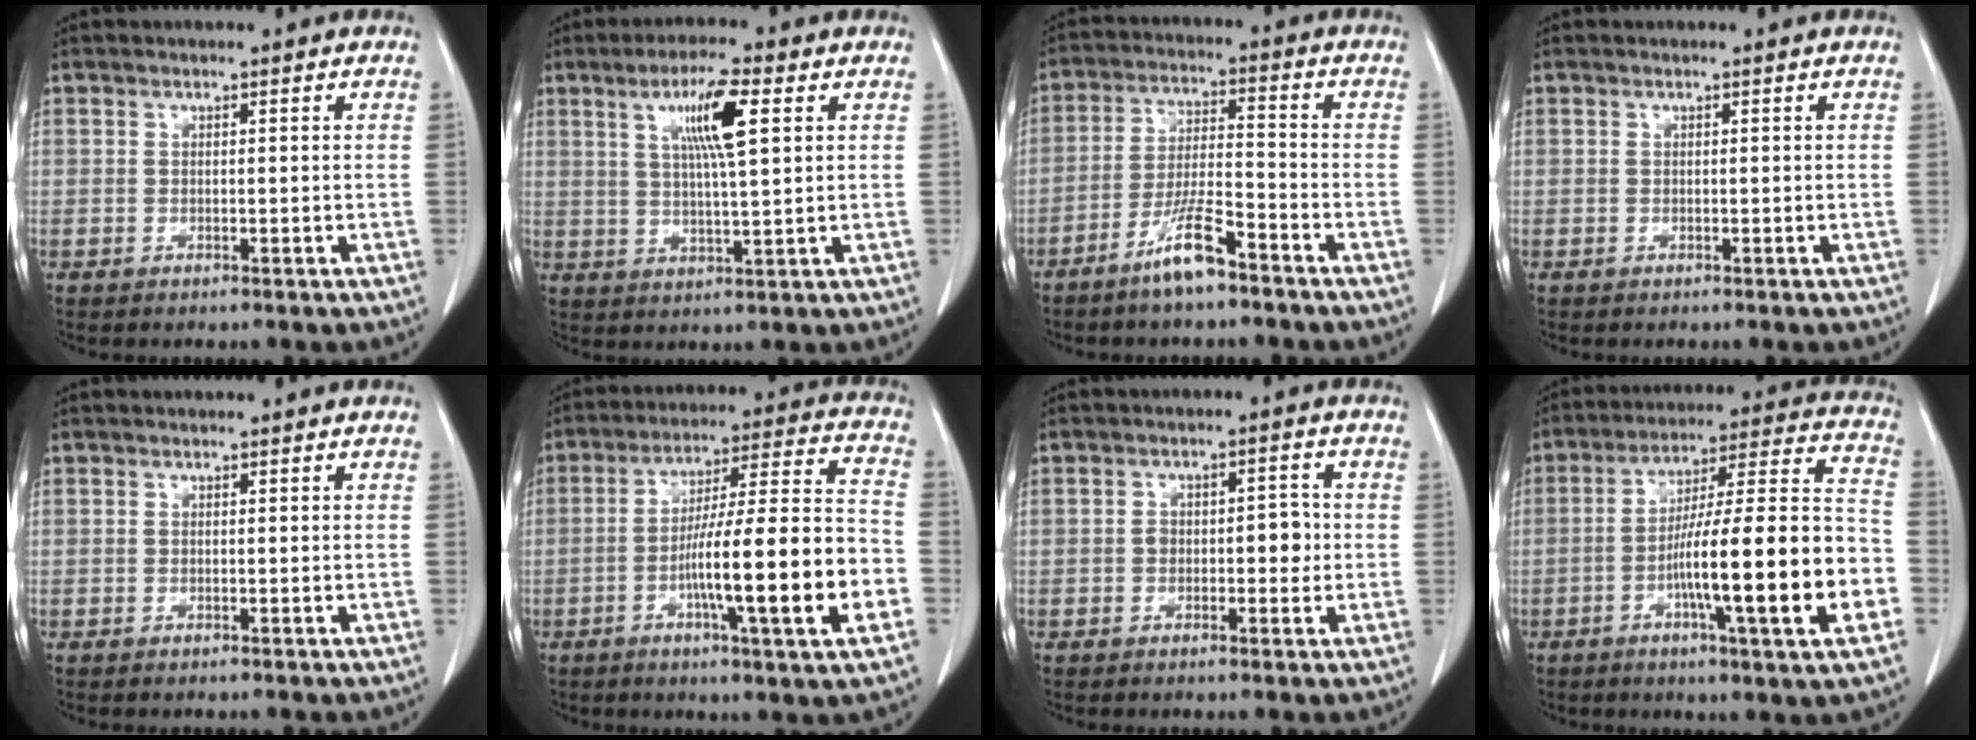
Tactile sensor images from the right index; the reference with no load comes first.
{"total": 8.3, "force": [3.1, 0.5, 7.7], "torque": [-0.140, 0.004, 0.053]}
{"total": 7.9, "force": [-5.6, 0.9, 5.5], "torque": [-0.112, -0.009, -0.105]}
{"total": 0.0}
{"total": 0.0}
{"total": 19.4, "force": [-5.6, 0.8, 18.5], "torque": [-0.278, 0.010, -0.084]}
{"total": 4.4, "force": [-0.4, 2.3, 3.7], "torque": [-0.053, 0.016, -0.001]}
{"total": 20.3, "force": [-5.9, 0.9, 19.5], "torque": [-0.283, 0.010, -0.088]}